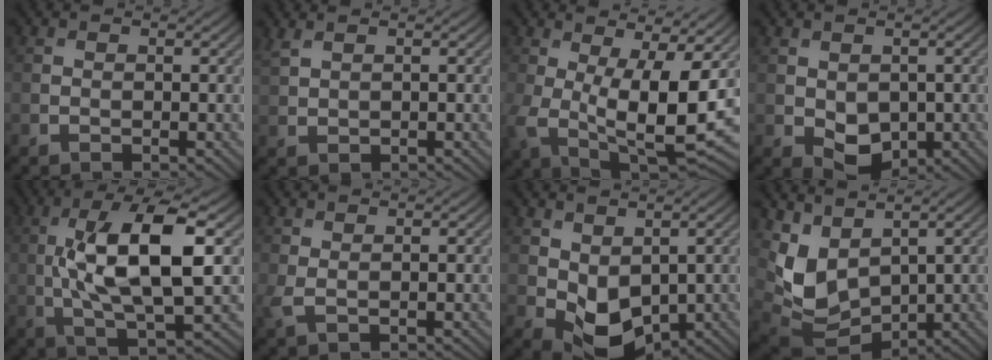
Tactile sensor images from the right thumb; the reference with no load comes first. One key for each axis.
{"total": 1.8, "fx": 1.5, "fy": 0.3, "fz": 1.0, "tx": -0.032, "ty": 0.008, "tz": 0.036}
{"total": 14.0, "fx": -0.2, "fy": 6.6, "fz": 12.3, "tx": -0.240, "ty": -0.031, "tz": 0.005}
{"total": 4.1, "fx": -0.3, "fy": 2.9, "fz": 2.9, "tx": -0.062, "ty": -0.014, "tz": 0.002}
{"total": 12.9, "fx": 1.2, "fy": 4.2, "fz": 12.1, "tx": -0.226, "ty": 0.004, "tz": 0.024}
{"total": 1.6, "fx": 0.6, "fy": 0.4, "fz": 1.4, "tx": -0.040, "ty": 0.004, "tz": 0.011}
{"total": 5.9, "fx": 0.6, "fy": 4.0, "fz": 4.4, "tx": -0.095, "ty": -0.013, "tz": 0.016}
{"total": 7.9, "fx": 2.7, "fy": 5.1, "fz": 5.3, "tx": -0.141, "ty": -0.012, "tz": 0.061}